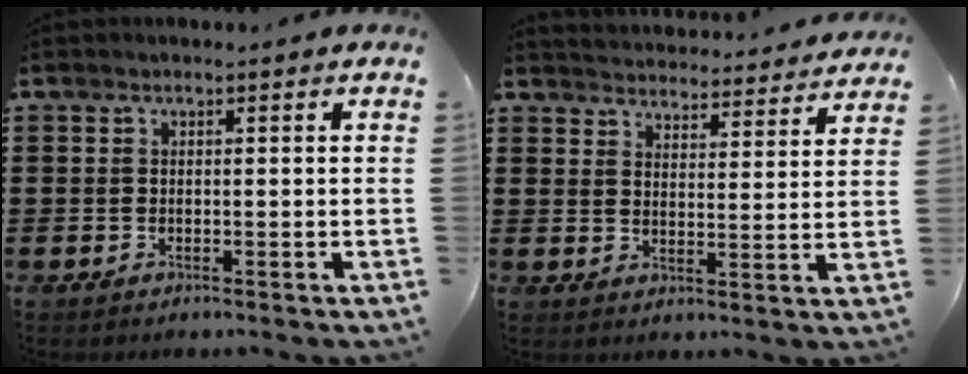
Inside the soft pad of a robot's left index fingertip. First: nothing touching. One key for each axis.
{"total": 3.9, "fx": 3.9, "fy": -0.1, "fz": -0.4, "tx": -0.003, "ty": -0.034, "tz": 0.064}